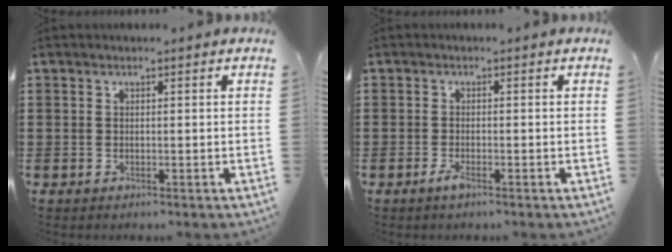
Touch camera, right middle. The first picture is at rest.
{"total": 1.8, "force": [-1.1, 0.3, 1.3], "torque": [-0.032, -0.005, -0.022]}